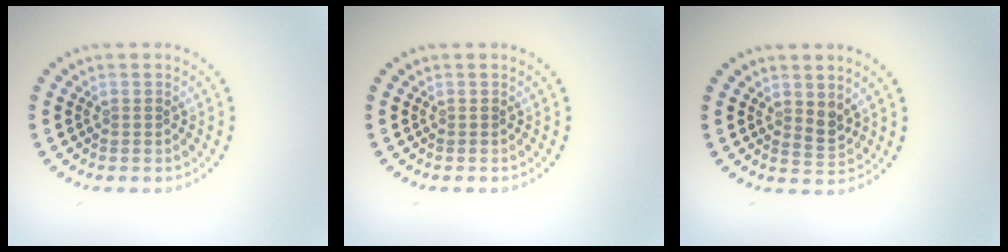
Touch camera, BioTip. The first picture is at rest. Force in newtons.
{"total": 0.0}
{"total": 1.6, "press": 1.4, "slide": 0.8}